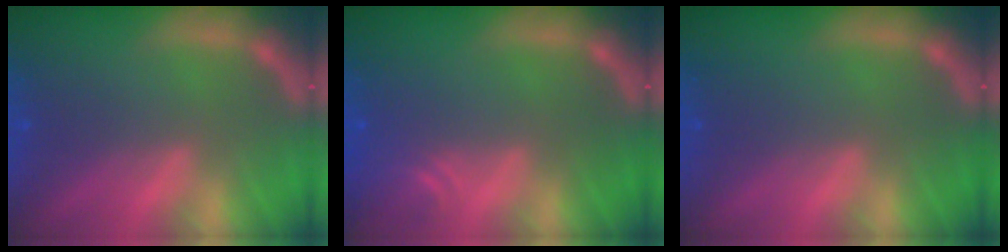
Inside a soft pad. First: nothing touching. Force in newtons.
{"total": 2.4}
{"total": 0.0}